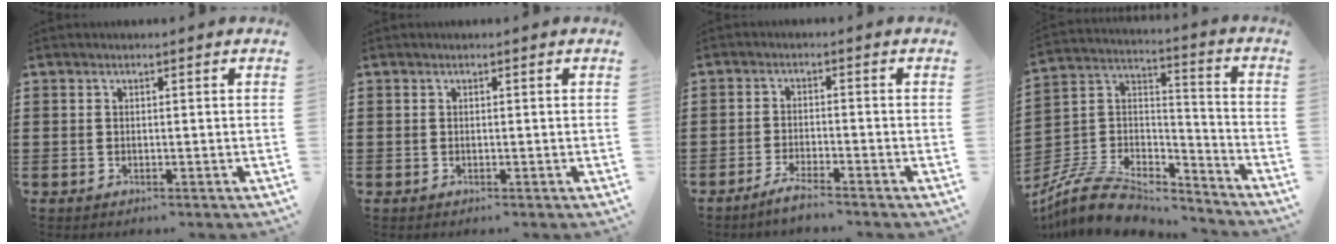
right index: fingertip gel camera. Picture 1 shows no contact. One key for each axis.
{"total": 0.0}
{"total": 2.9, "fx": -2.6, "fy": -0.2, "fz": 1.2, "tx": -0.021, "ty": 0.003, "tz": -0.050}
{"total": 9.4, "fx": -7.9, "fy": 3.4, "fz": 3.6, "tx": -0.087, "ty": 0.008, "tz": -0.157}